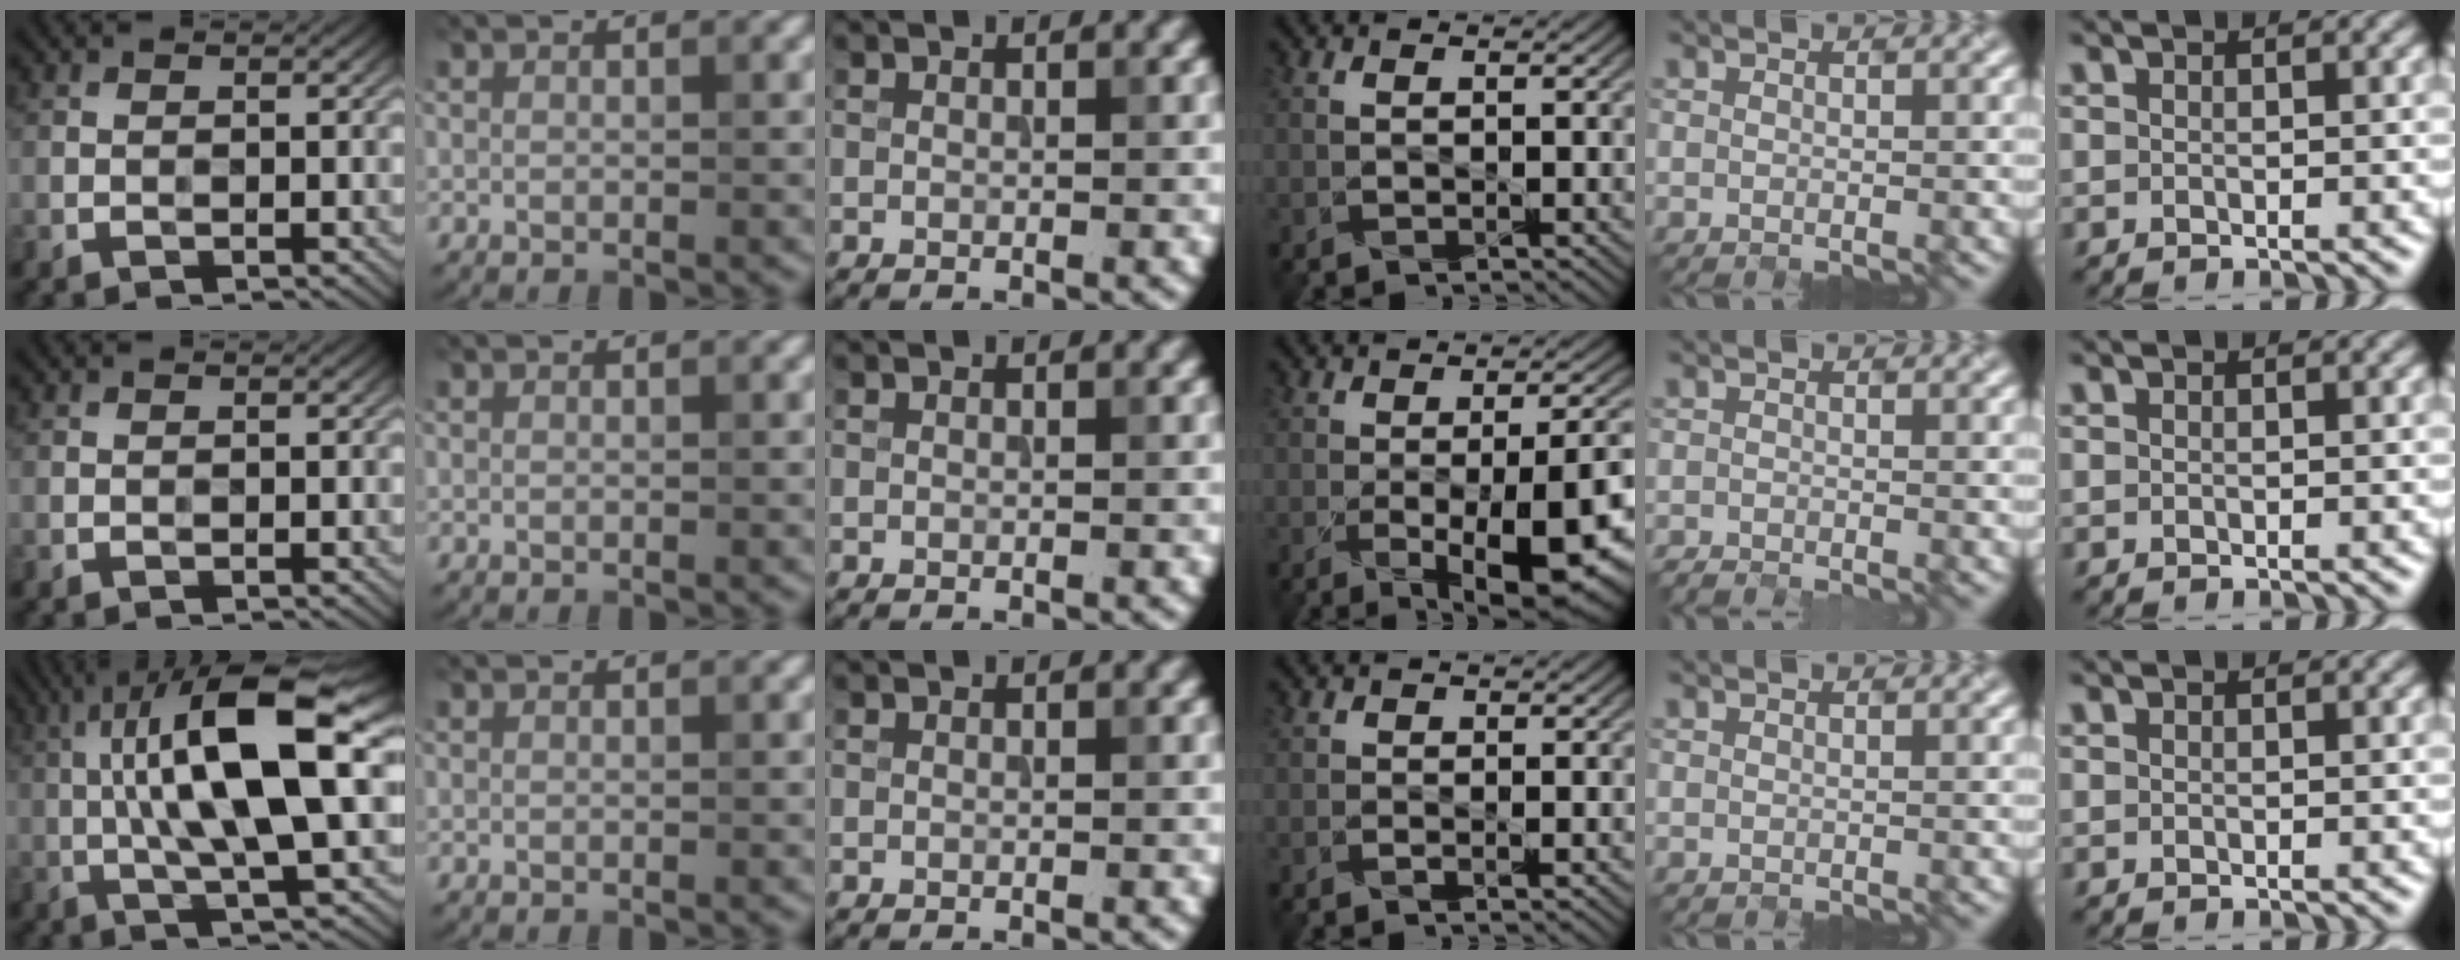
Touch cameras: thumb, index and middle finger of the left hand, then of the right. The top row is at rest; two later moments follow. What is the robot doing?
{"motion": "close", "object": "folder"}